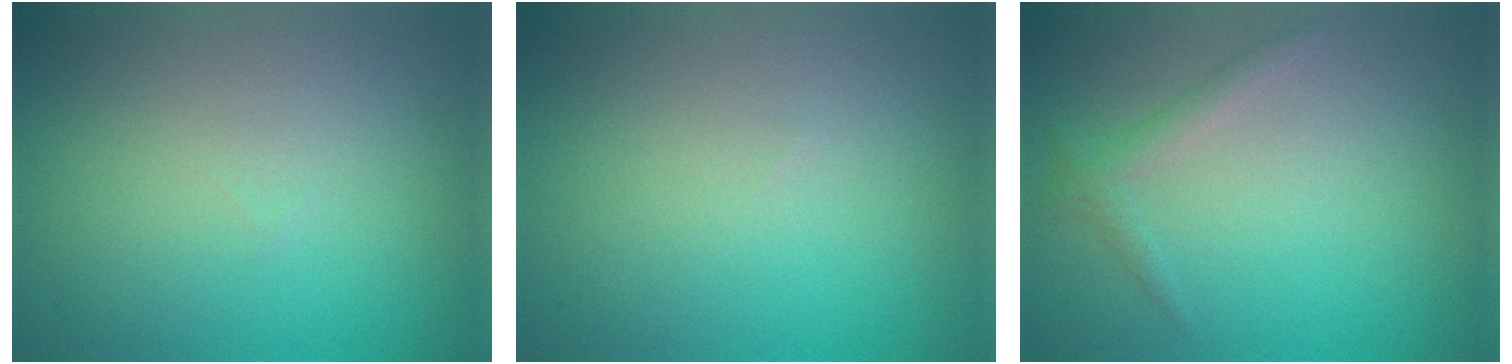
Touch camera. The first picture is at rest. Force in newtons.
{"total": 0.0}
{"total": 1.4, "press": 1.4, "slide": 0.1}